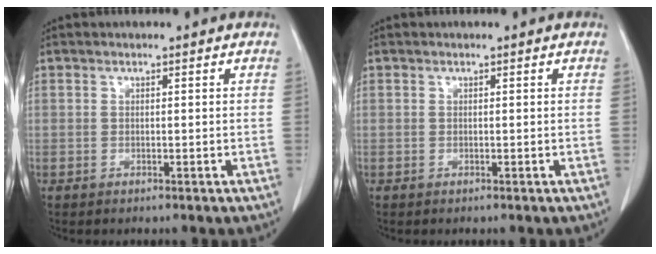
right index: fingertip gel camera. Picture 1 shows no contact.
{"total": 0.0}